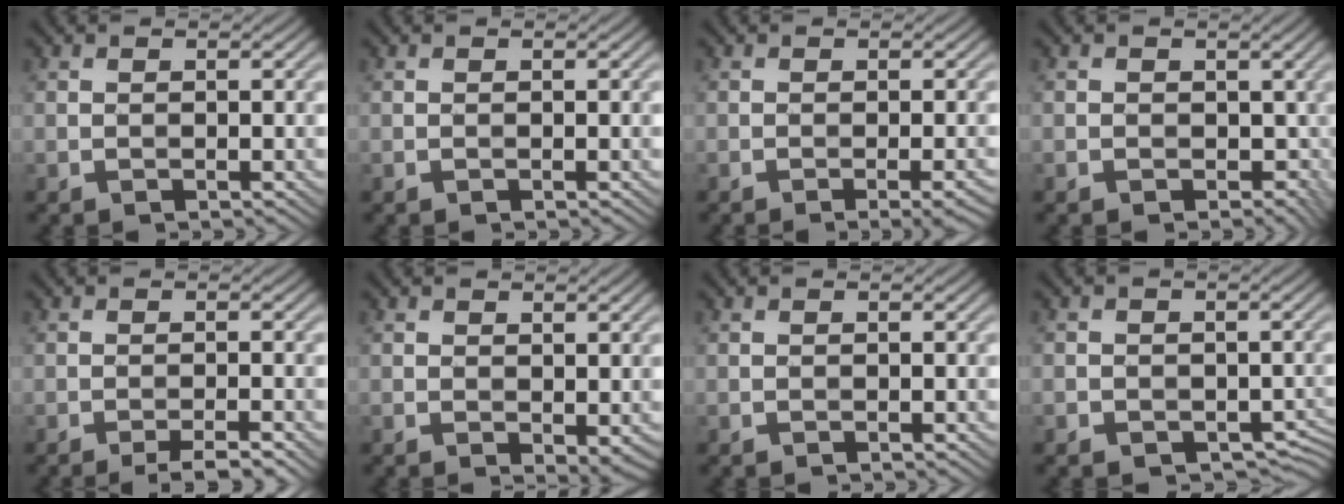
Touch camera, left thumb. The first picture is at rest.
{"total": 0.0}
{"total": 1.9, "force": [-1.0, 0.2, 1.6], "torque": [-0.022, 0.008, -0.020]}
{"total": 2.6, "force": [-0.2, 2.5, 0.9], "torque": [-0.011, -0.011, -0.003]}
{"total": 2.5, "force": [-1.7, 0.0, 1.8], "torque": [-0.024, 0.013, -0.034]}
{"total": 1.4, "force": [0.2, 0.8, 1.1], "torque": [-0.019, -0.004, 0.007]}
{"total": 0.0}
{"total": 3.0, "force": [-1.2, 2.7, 0.5], "torque": [-0.002, -0.002, -0.015]}